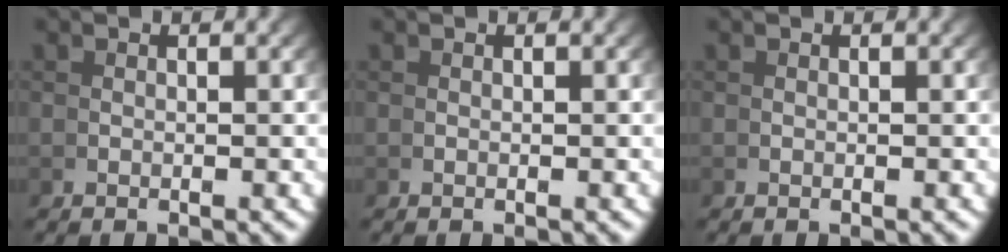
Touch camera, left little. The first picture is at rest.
{"total": 0.0}
{"total": 0.0}